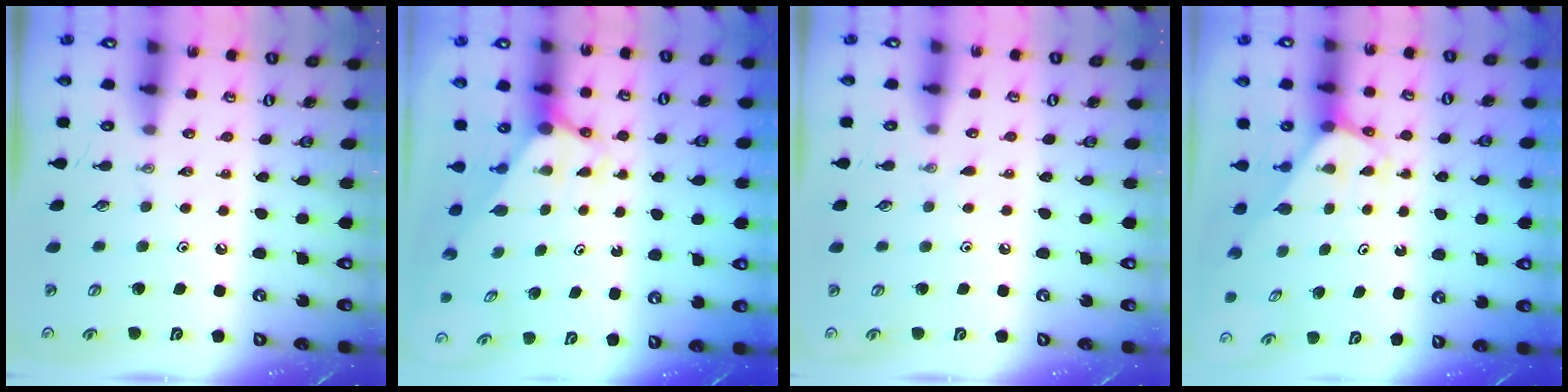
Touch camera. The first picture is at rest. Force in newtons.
{"total": 2.9, "press": 2.9, "slide": 0.0}
{"total": 3.2, "press": 3.2, "slide": 0.4}
{"total": 2.6, "press": 2.6, "slide": 0.1}